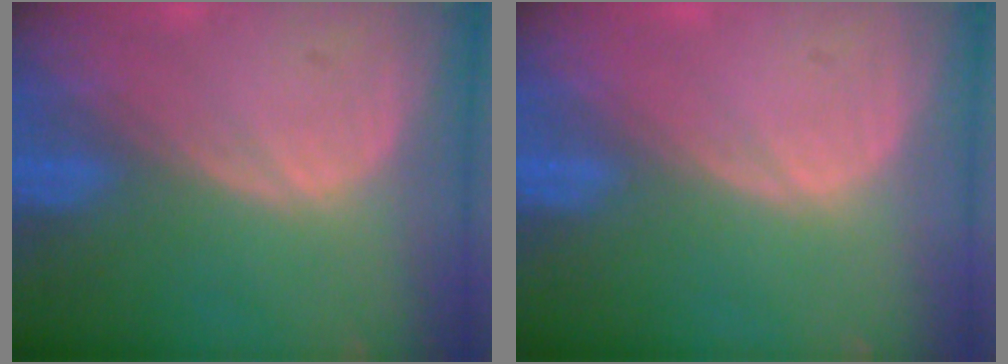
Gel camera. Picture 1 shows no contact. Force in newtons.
{"total": 0.0}